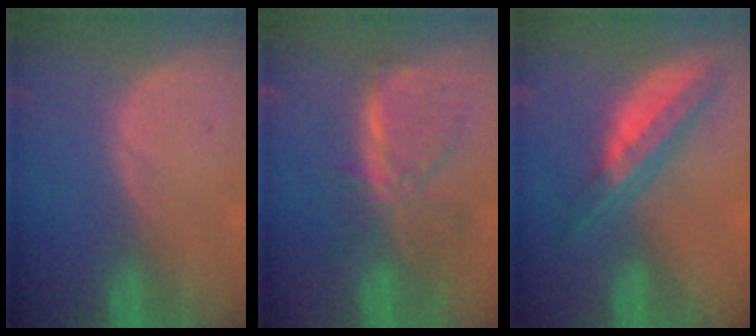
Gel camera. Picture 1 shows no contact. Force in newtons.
{"total": 7.7, "press": 6.9, "slide": 3.4}
{"total": 6.6, "press": 5.8, "slide": 3.1}